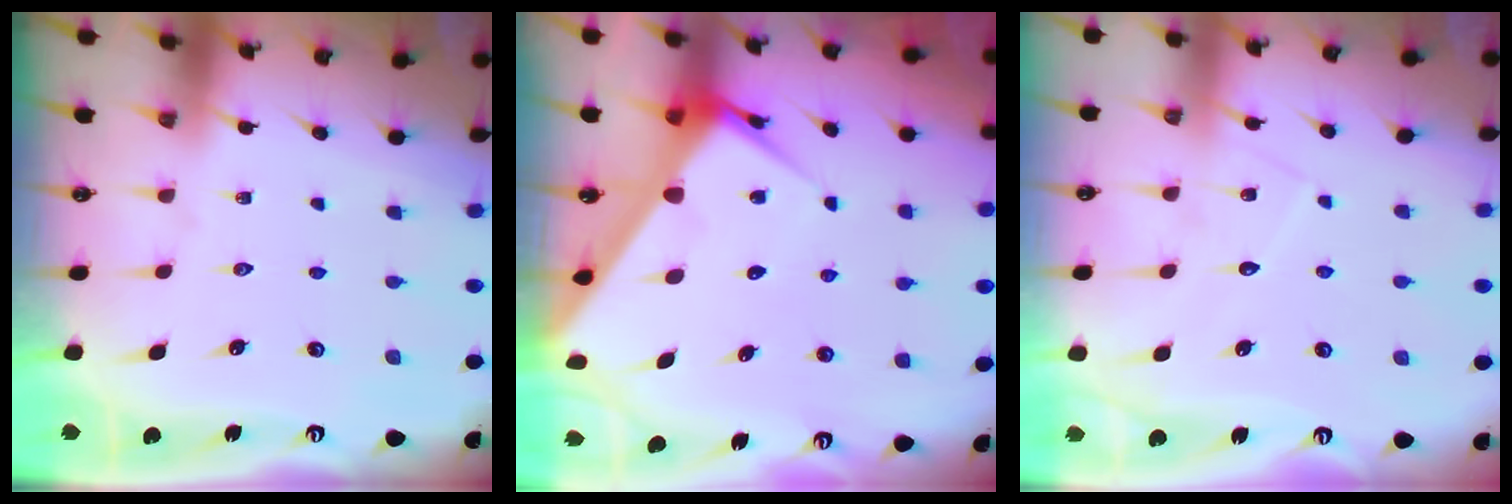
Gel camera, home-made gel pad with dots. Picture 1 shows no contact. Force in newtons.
{"total": 6.3, "press": 6.3, "slide": 0.5}
{"total": 5.9, "press": 5.9, "slide": 0.5}